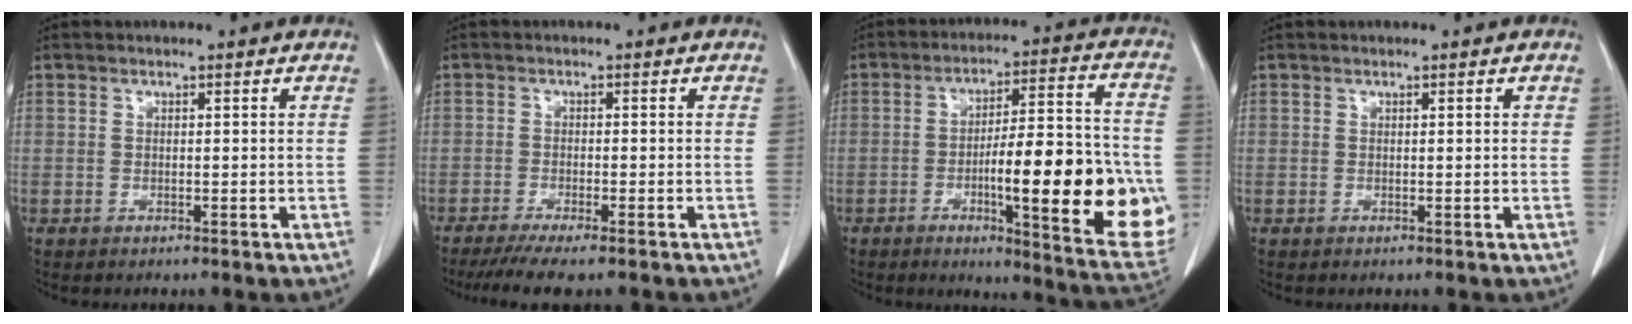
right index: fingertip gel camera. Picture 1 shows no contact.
{"total": 6.6, "force": [-5.3, 0.2, 4.0], "torque": [-0.058, -0.015, -0.086]}
{"total": 22.8, "force": [-4.9, 3.1, 22.1], "torque": [-0.247, 0.005, -0.058]}
{"total": 0.6, "force": [0.3, 0.1, 0.5], "torque": [-0.009, 0.000, 0.003]}